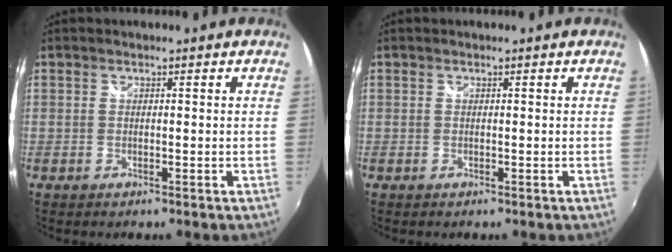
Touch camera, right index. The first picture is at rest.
{"total": 0.0}